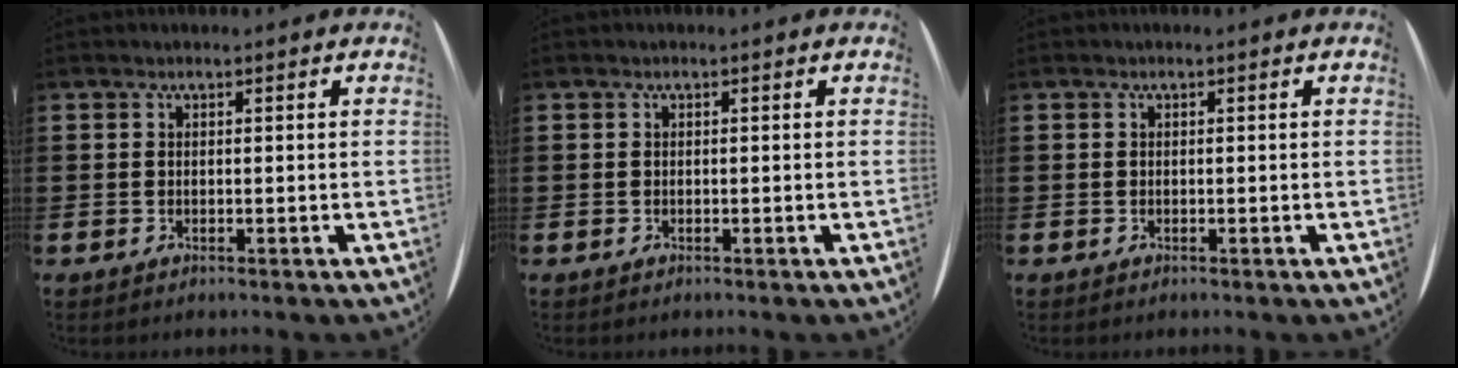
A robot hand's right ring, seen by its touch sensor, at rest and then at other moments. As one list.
[{"total": 0.0}, {"total": 0.0}]